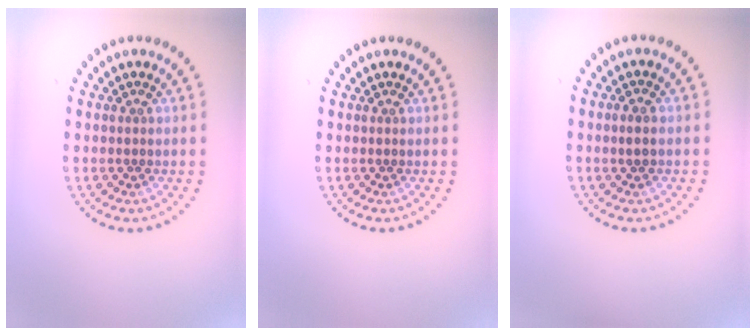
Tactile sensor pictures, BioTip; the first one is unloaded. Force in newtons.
{"total": 0.0}
{"total": 0.7, "press": 0.6, "slide": 0.4}